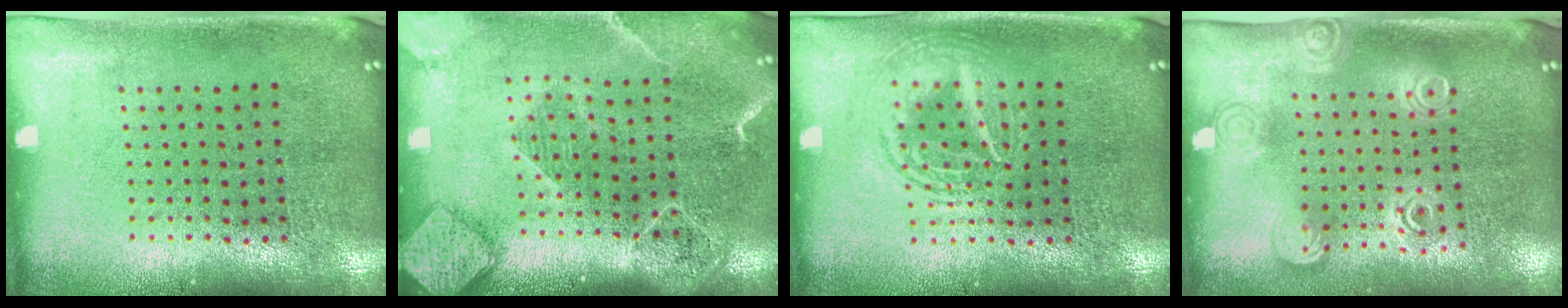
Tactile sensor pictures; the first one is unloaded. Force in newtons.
{"total": 2.1, "press": 1.9, "slide": 0.9}
{"total": 2.7, "press": 2.7, "slide": 0.3}
{"total": 1.7, "press": 1.4, "slide": 1.0}